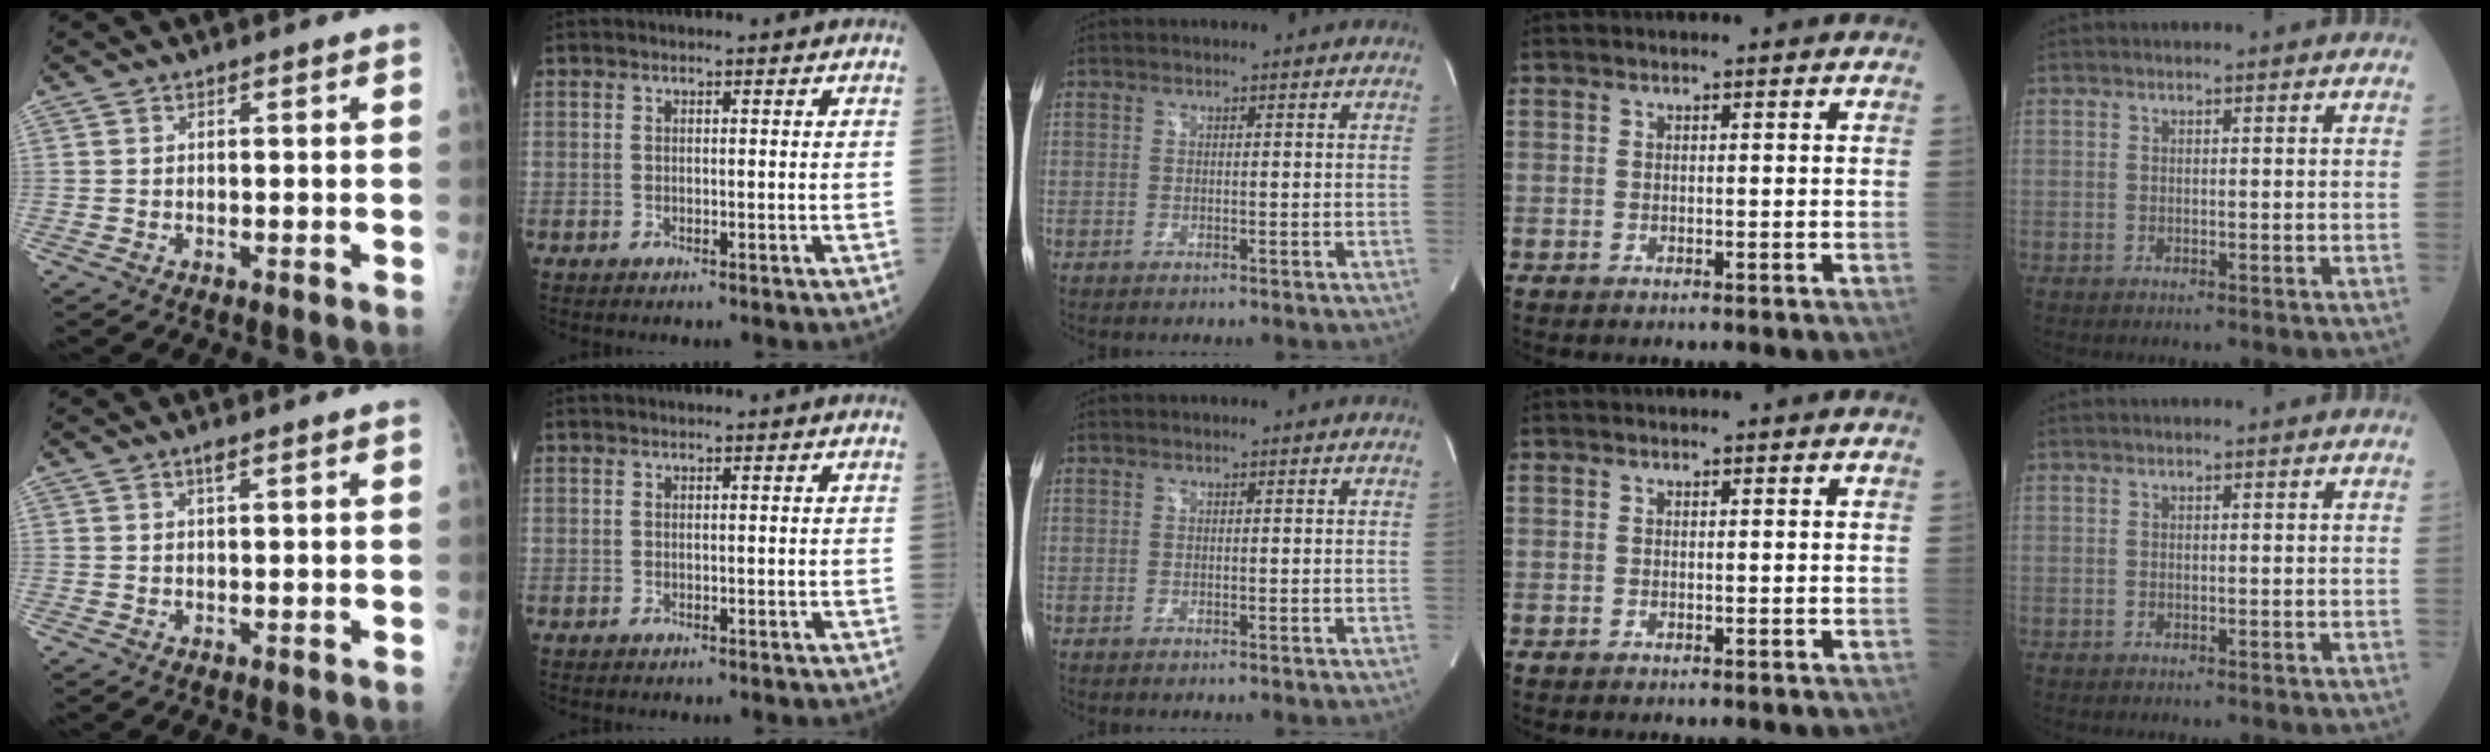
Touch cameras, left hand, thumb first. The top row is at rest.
{"thumb": {"total": 1.1, "force": [0.6, 0.2, 0.9], "torque": [-0.015, 0.001, 0.011]}}